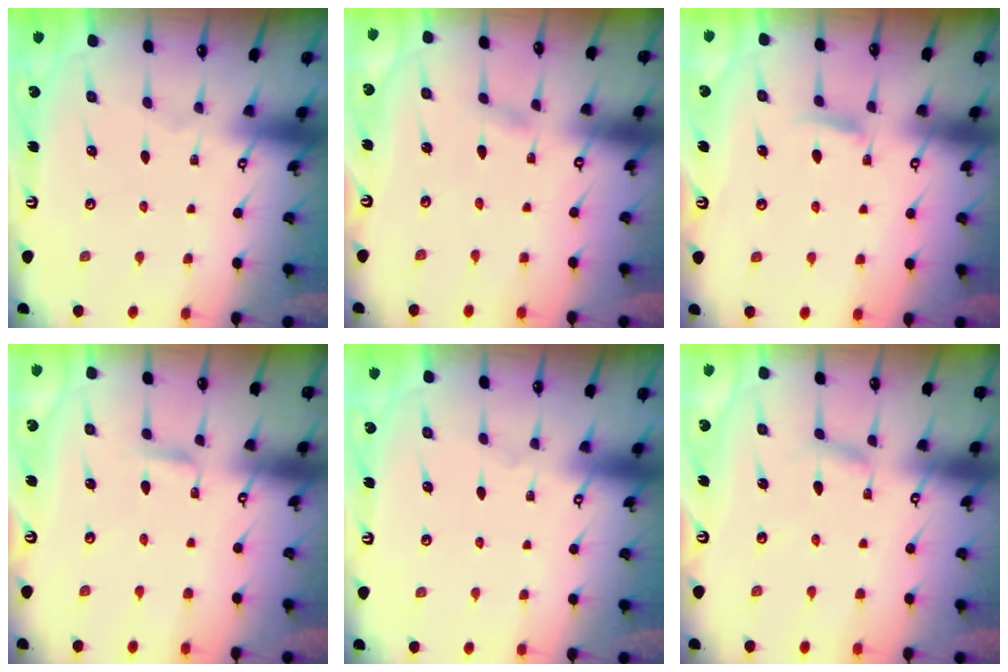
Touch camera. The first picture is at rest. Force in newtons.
{"total": 1.5, "press": 1.5, "slide": 0.2}
{"total": 5.8, "press": 5.7, "slide": 0.9}
{"total": 1.6, "press": 1.6, "slide": 0.2}
{"total": 0.0}
{"total": 2.3, "press": 2.3, "slide": 0.1}